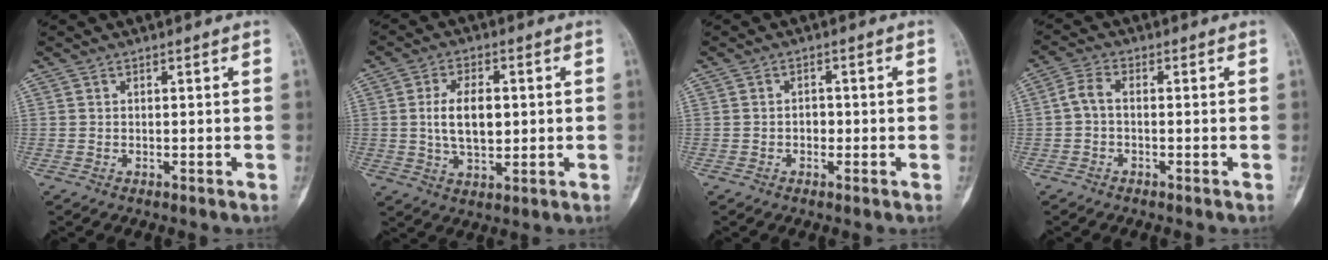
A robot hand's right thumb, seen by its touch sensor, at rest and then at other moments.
{"total": 8.9, "force": [0.8, 4.9, 7.4], "torque": [-0.124, -0.003, 0.017]}
{"total": 1.9, "force": [-0.4, 1.5, 1.1], "torque": [-0.006, 0.006, -0.009]}
{"total": 3.2, "force": [-0.5, 1.7, 2.7], "torque": [-0.057, 0.012, -0.018]}